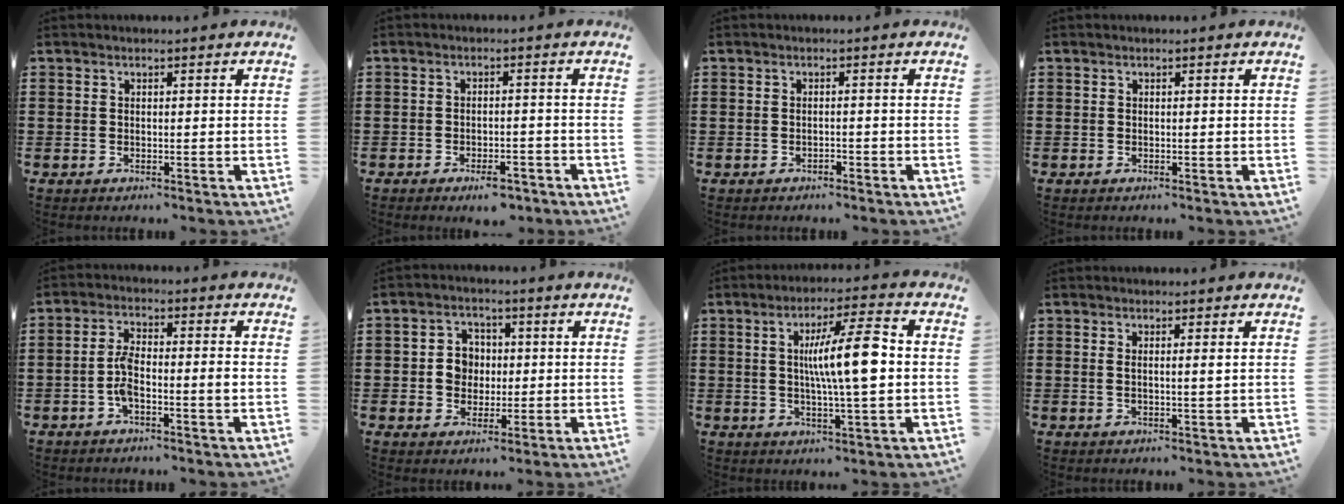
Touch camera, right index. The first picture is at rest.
{"total": 3.0, "force": [-2.6, 0.6, 1.4], "torque": [-0.025, 0.004, -0.049]}
{"total": 0.8, "force": [-0.6, 0.2, 0.5], "torque": [-0.013, -0.002, -0.011]}
{"total": 0.0}
{"total": 5.3, "force": [-1.5, 1.3, 4.9], "torque": [-0.107, -0.002, -0.034]}
{"total": 4.9, "force": [-0.1, 4.2, 2.4], "torque": [-0.060, 0.013, -0.004]}
{"total": 10.4, "force": [0.9, 1.5, 10.3], "torque": [-0.179, 0.002, 0.009]}
{"total": 1.5, "force": [0.4, 0.0, 1.5], "torque": [-0.030, 0.000, 0.006]}